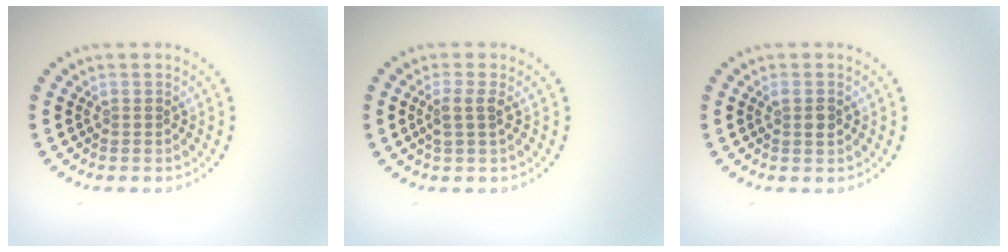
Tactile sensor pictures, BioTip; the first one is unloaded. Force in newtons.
{"total": 1.5, "press": 1.2, "slide": 0.8}
{"total": 1.1, "press": 1.0, "slide": 0.3}